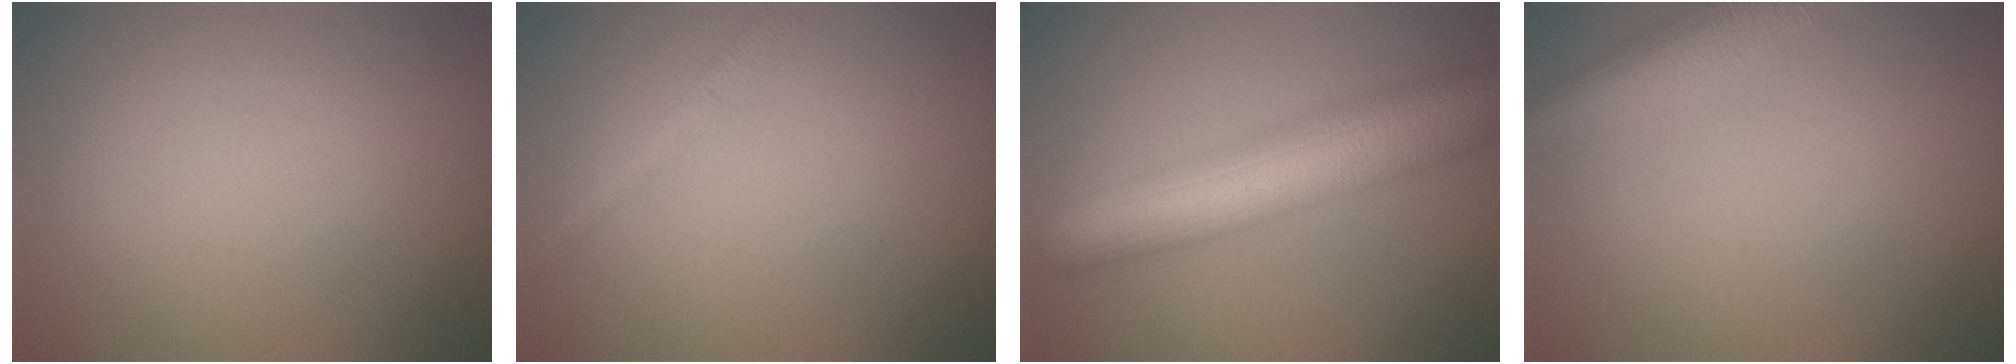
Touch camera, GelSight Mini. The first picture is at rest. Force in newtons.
{"total": 1.8, "press": 1.8, "slide": 0.0}
{"total": 10.7, "press": 10.7, "slide": 0.3}
{"total": 5.2, "press": 5.2, "slide": 0.3}